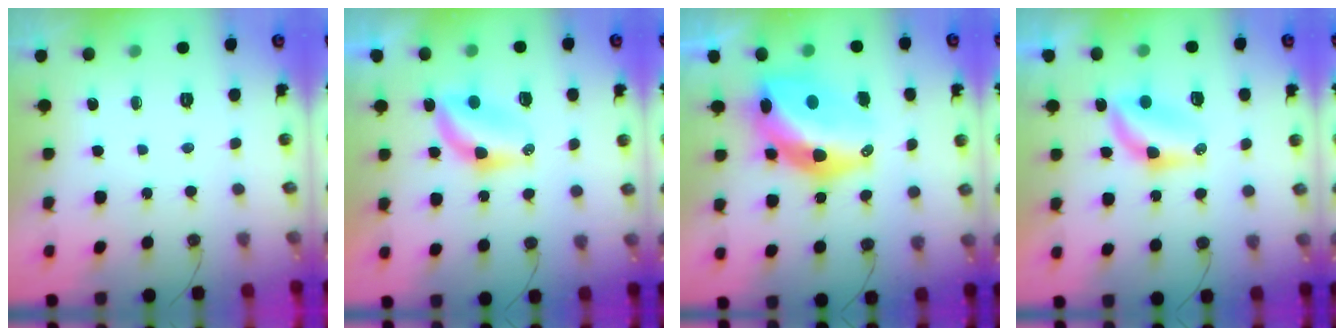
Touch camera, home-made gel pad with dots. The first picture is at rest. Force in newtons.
{"total": 6.3, "press": 6.3, "slide": 0.3}
{"total": 16.3, "press": 16.3, "slide": 1.6}
{"total": 8.0, "press": 7.3, "slide": 3.3}